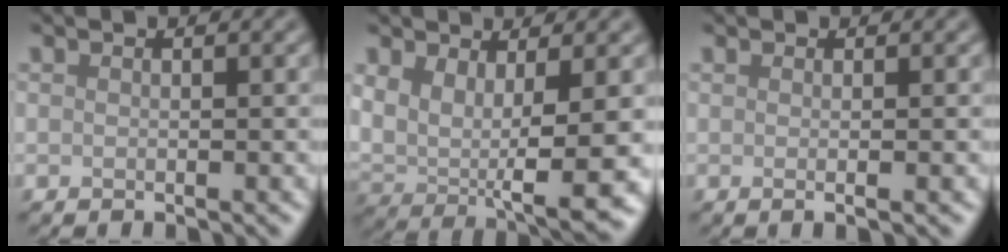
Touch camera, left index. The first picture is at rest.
{"total": 7.4, "force": [0.5, 3.8, 6.4], "torque": [-0.123, -0.021, 0.013]}
{"total": 1.3, "force": [0.0, 0.4, 1.2], "torque": [-0.014, 0.001, -0.006]}